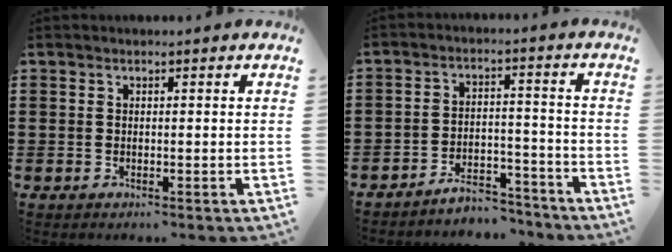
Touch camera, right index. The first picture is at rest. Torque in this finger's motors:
{"motor_torque": [-0.39, 0.49, -0.02, -0.09]}